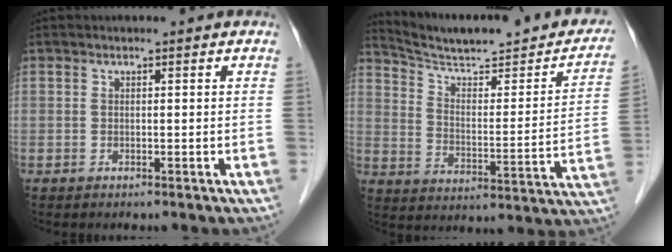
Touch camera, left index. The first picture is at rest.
{"total": 22.7, "force": [19.7, 3.3, 10.7], "torque": [-0.151, -0.024, 0.272]}